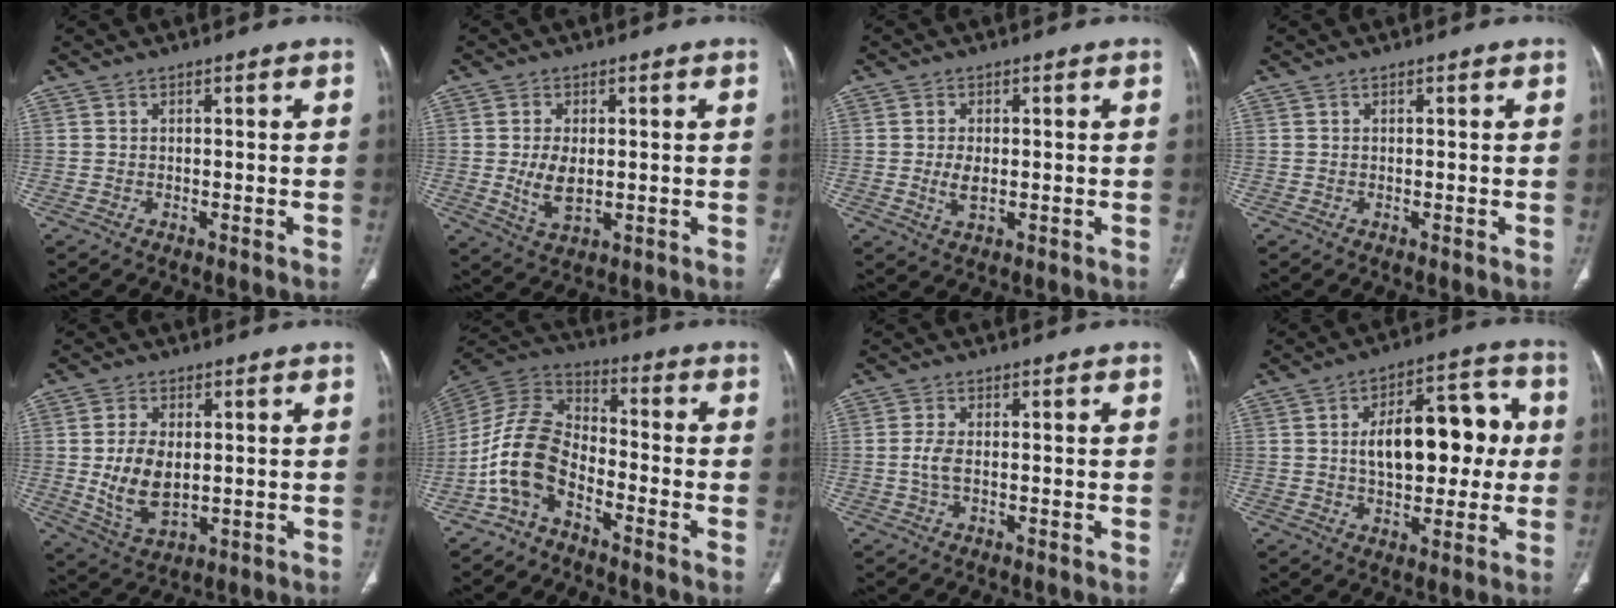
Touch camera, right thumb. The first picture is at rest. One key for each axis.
{"total": 6.4, "fx": -0.1, "fy": 3.7, "fz": 5.3, "tx": -0.099, "ty": -0.009, "tz": 0.008}
{"total": 3.8, "fx": -0.2, "fy": 2.2, "fz": 3.1, "tx": -0.060, "ty": -0.005, "tz": 0.000}
{"total": 0.0}
{"total": 10.0, "fx": 0.1, "fy": 6.0, "fz": 8.0, "tx": -0.146, "ty": -0.010, "tz": 0.017}
{"total": 11.8, "fx": -5.7, "fy": 6.8, "fz": 7.9, "tx": -0.153, "ty": 0.062, "tz": -0.126}
{"total": 2.7, "fx": -0.3, "fy": 1.2, "fz": 2.4, "tx": -0.064, "ty": 0.001, "tz": -0.006}
{"total": 16.5, "fx": 1.4, "fy": 9.1, "fz": 13.7, "tx": -0.168, "ty": 0.033, "tz": 0.022}